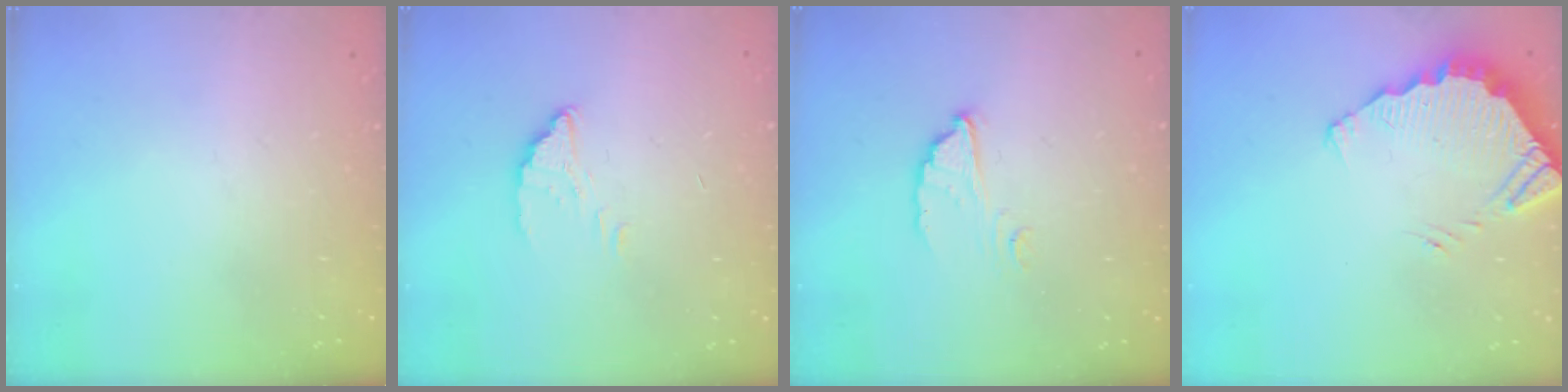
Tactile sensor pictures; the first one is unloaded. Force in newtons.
{"total": 2.0, "press": 2.0, "slide": 0.1}
{"total": 4.1, "press": 4.1, "slide": 0.1}
{"total": 3.9, "press": 3.9, "slide": 0.3}